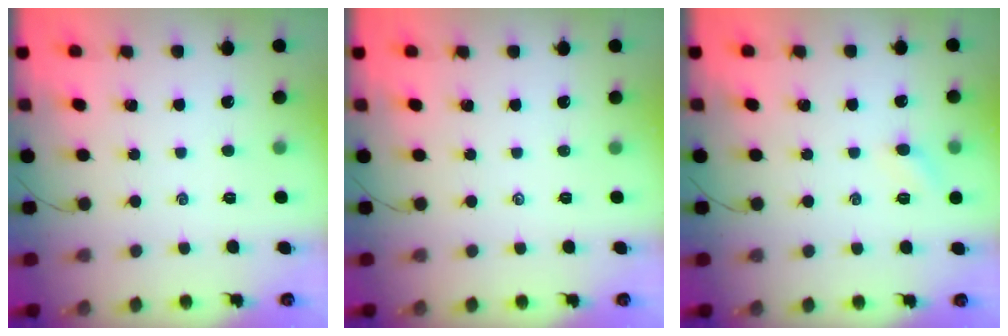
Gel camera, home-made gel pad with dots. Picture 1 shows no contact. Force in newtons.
{"total": 0.0}
{"total": 4.4, "press": 4.2, "slide": 1.4}